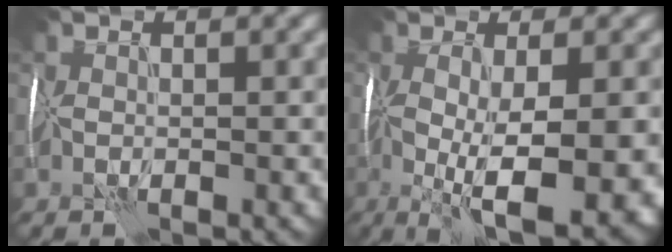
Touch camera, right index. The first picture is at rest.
{"total": 11.0, "force": [-2.8, 3.5, 10.0], "torque": [-0.162, -0.018, -0.030]}